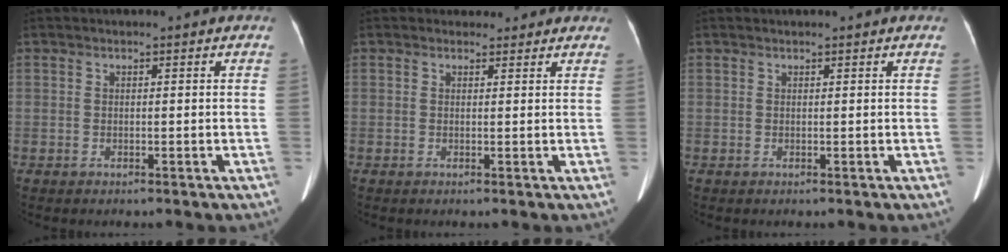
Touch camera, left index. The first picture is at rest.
{"total": 2.6, "force": [2.2, 1.3, 0.1], "torque": [0.002, 0.007, 0.021]}
{"total": 1.2, "force": [1.1, 0.1, 0.5], "torque": [-0.007, 0.018, 0.018]}